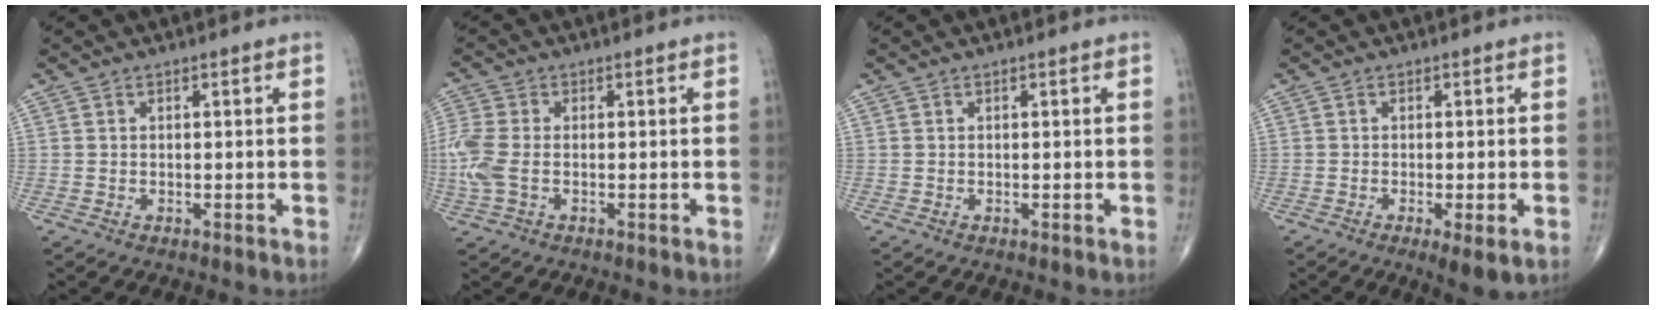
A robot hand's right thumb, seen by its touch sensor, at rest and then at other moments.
{"total": 6.8, "force": [-1.0, 4.0, 5.4], "torque": [-0.161, 0.007, -0.022]}
{"total": 0.0}
{"total": 4.6, "force": [-1.6, 0.9, 4.1], "torque": [-0.068, -0.014, -0.027]}